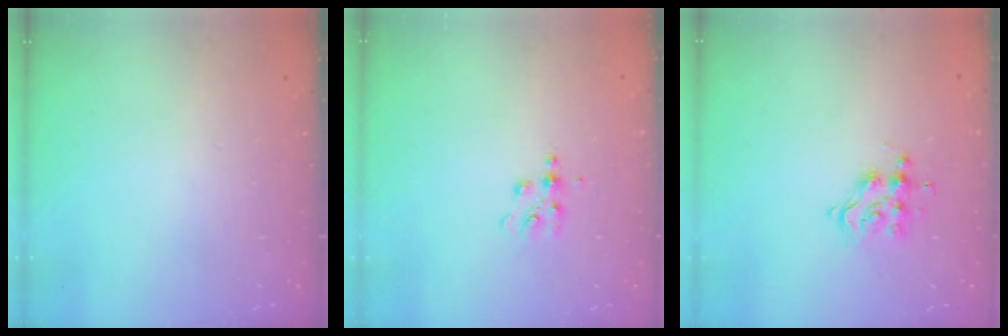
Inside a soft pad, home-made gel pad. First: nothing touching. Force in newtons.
{"total": 4.6, "press": 4.6, "slide": 0.6}
{"total": 8.9, "press": 8.8, "slide": 0.8}